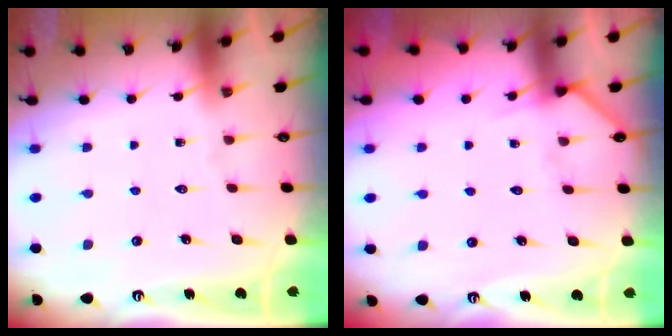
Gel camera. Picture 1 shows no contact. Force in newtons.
{"total": 3.7, "press": 3.7, "slide": 0.3}